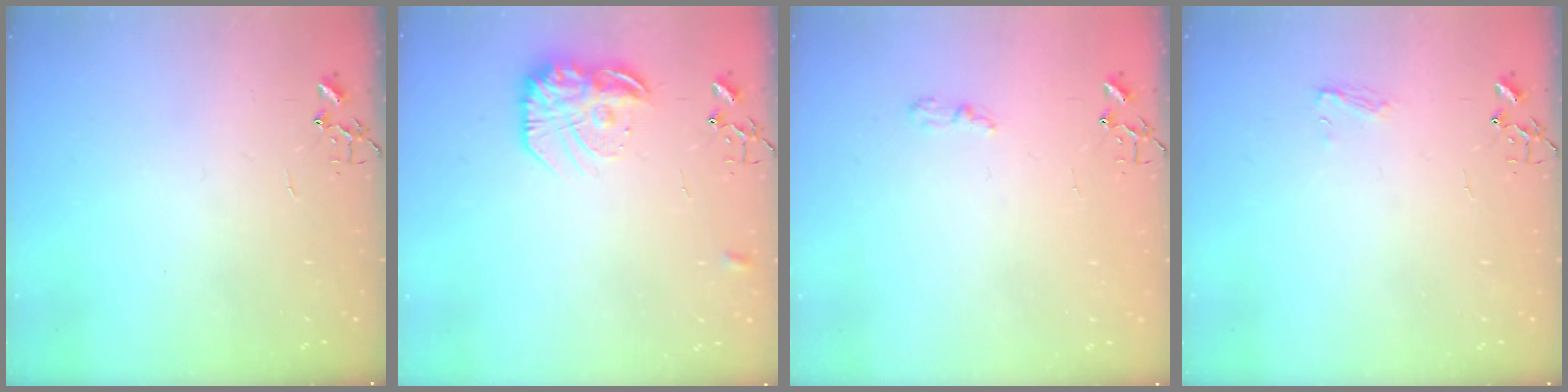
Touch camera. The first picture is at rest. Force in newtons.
{"total": 17.0, "press": 16.9, "slide": 1.4}
{"total": 3.8, "press": 3.8, "slide": 0.6}
{"total": 5.2, "press": 5.2, "slide": 0.6}